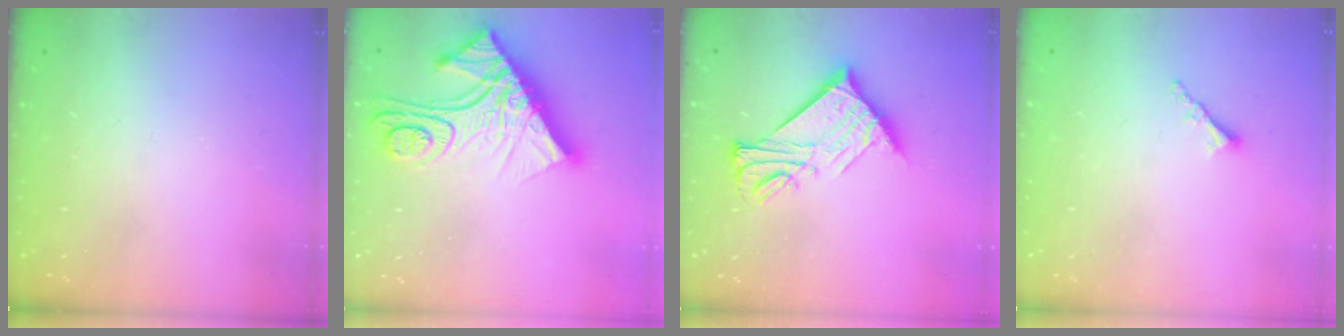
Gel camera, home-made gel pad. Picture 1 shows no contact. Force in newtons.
{"total": 21.9, "press": 21.8, "slide": 1.9}
{"total": 15.4, "press": 15.4, "slide": 0.4}
{"total": 2.0, "press": 2.0, "slide": 0.5}